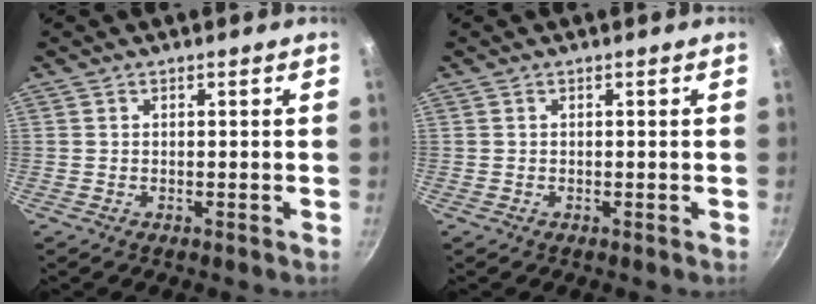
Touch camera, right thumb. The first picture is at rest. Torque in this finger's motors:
{"motor_torque": [0.50, 0.82, -0.12, -0.03, -0.02]}